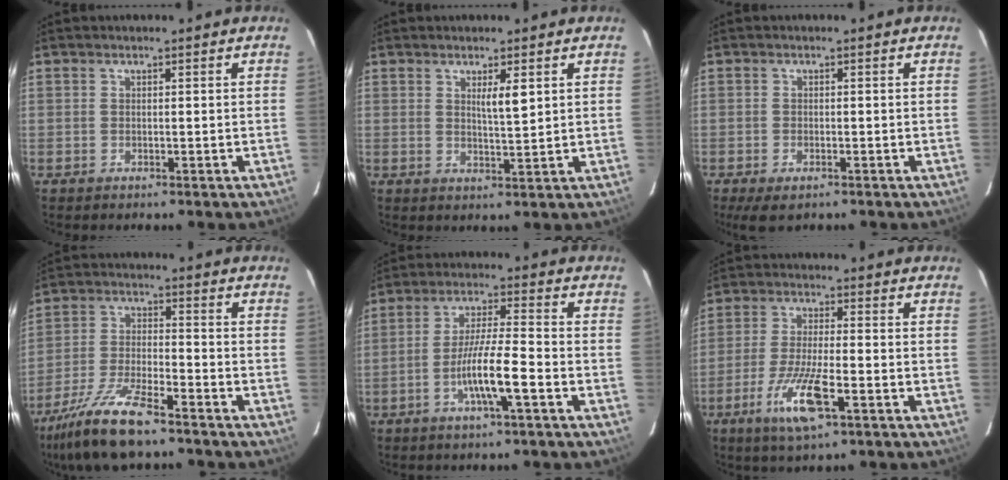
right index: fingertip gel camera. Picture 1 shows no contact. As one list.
[{"total": 3.1, "force": [1.3, 0.3, 2.8], "torque": [-0.048, -0.006, 0.023]}, {"total": 3.7, "force": [-2.4, 1.6, 2.3], "torque": [-0.043, -0.008, -0.032]}, {"total": 11.8, "force": [-8.9, 1.8, 7.5], "torque": [-0.148, -0.022, -0.163]}, {"total": 8.6, "force": [-3.3, 0.2, 8.0], "torque": [-0.152, 0.000, -0.062]}, {"total": 9.3, "force": [-4.3, 1.3, 8.2], "torque": [-0.162, -0.020, -0.077]}]